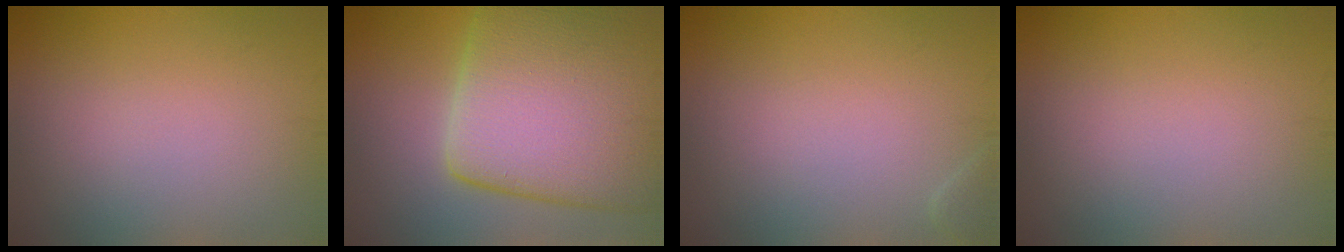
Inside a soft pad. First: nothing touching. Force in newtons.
{"total": 15.9, "press": 15.9, "slide": 0.8}
{"total": 0.7, "press": 0.7, "slide": 0.1}
{"total": 0.0}